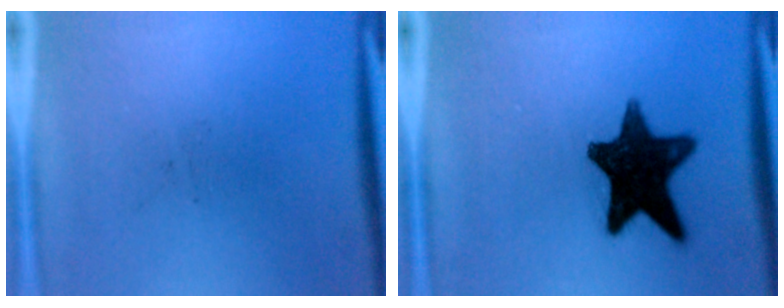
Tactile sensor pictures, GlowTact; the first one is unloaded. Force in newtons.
{"total": 14.8}